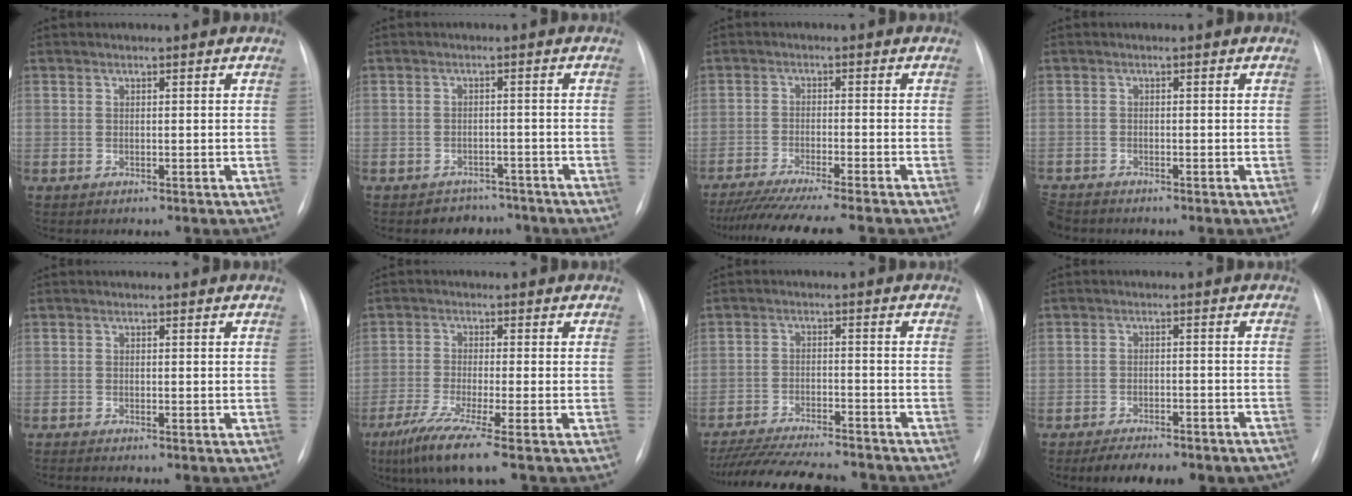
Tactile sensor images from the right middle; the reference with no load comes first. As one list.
[{"total": 4.0, "force": [-3.2, 2.3, -0.5], "torque": [0.013, 0.016, -0.045]}, {"total": 13.5, "force": [-11.8, -0.5, 6.7], "torque": [-0.086, -0.034, -0.179]}, {"total": 3.1, "force": [-2.9, 1.1, 0.4], "torque": [-0.005, -0.008, -0.053]}, {"total": 1.1, "force": [-1.0, -0.2, 0.4], "torque": [-0.008, -0.003, -0.018]}, {"total": 8.3, "force": [-5.5, -0.9, 6.2], "torque": [-0.111, -0.029, -0.100]}, {"total": 17.3, "force": [-15.5, 2.5, 7.1], "torque": [-0.141, -0.022, -0.232]}, {"total": 10.9, "force": [-9.1, 3.2, 5.2], "torque": [-0.060, 0.007, -0.120]}]